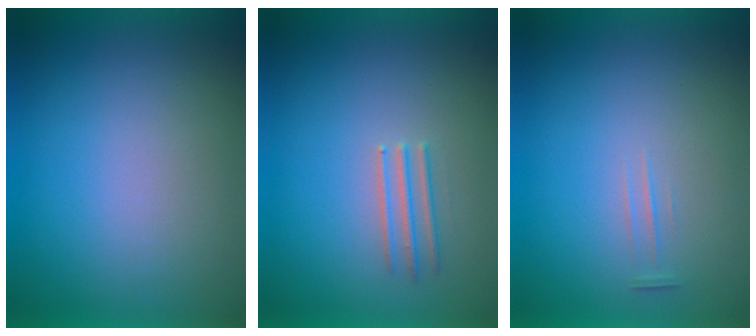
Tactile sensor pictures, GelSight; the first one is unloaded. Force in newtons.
{"total": 2.7}
{"total": 1.3}